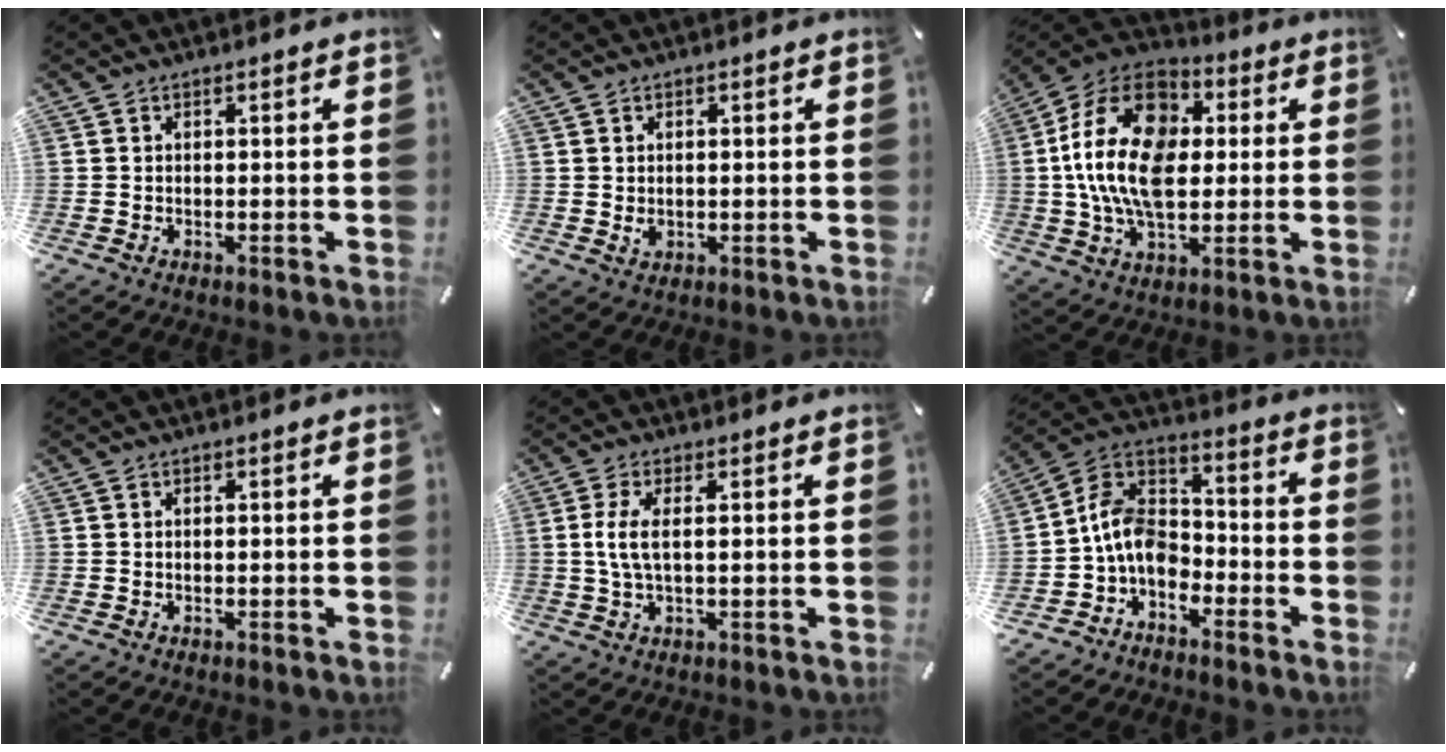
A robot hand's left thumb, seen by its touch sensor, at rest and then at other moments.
{"total": 1.3, "force": [0.2, 1.0, 0.7], "torque": [-0.007, 0.000, 0.001]}
{"total": 20.6, "force": [1.2, 14.2, 14.9], "torque": [-0.303, 0.011, 0.016]}
{"total": 0.0}
{"total": 5.5, "force": [0.6, 1.6, 5.2], "torque": [-0.114, -0.005, 0.007]}
{"total": 9.7, "force": [-4.6, 6.9, 5.1], "torque": [-0.122, 0.020, -0.093]}